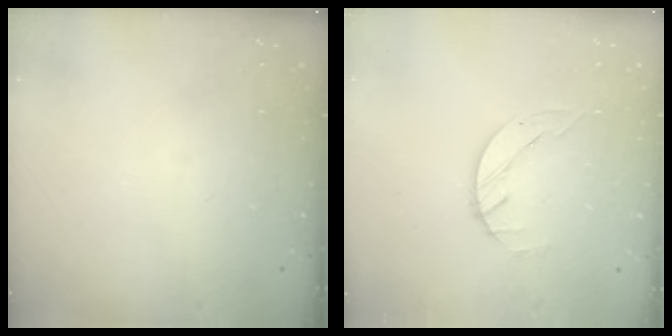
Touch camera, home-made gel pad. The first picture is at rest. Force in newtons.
{"total": 1.4, "press": 1.4, "slide": 0.2}